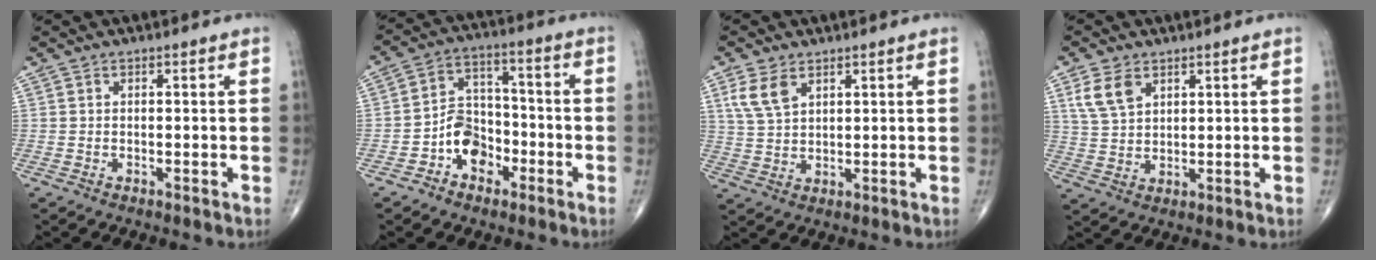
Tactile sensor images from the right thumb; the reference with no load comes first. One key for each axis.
{"total": 8.9, "fx": -3.9, "fy": 6.6, "fz": 4.6, "tx": -0.047, "ty": 0.044, "tz": -0.073}
{"total": 5.8, "fx": 3.0, "fy": 3.3, "fz": 3.8, "tx": -0.073, "ty": -0.005, "tz": 0.067}
{"total": 6.2, "fx": 3.1, "fy": 3.8, "fz": 3.8, "tx": -0.069, "ty": -0.006, "tz": 0.069}